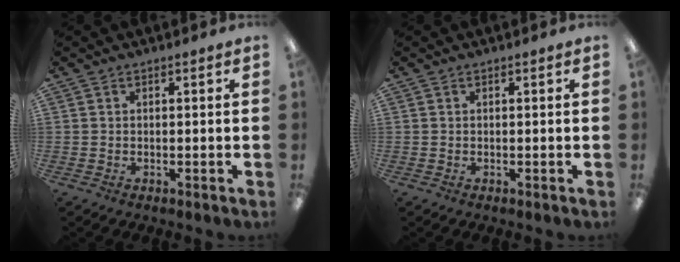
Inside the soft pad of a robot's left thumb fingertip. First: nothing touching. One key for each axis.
{"total": 0.0}